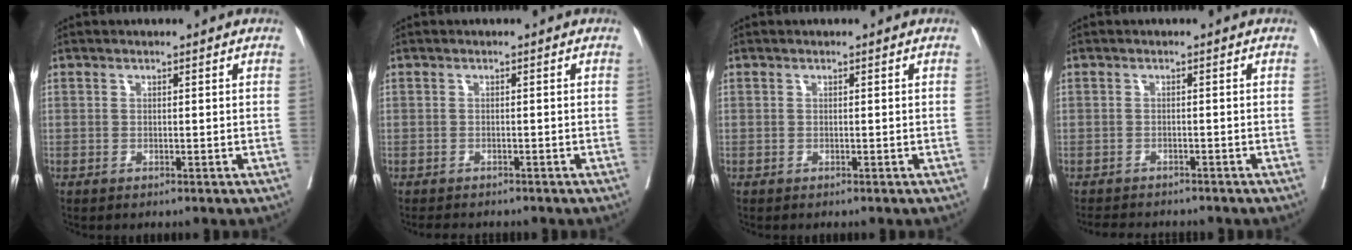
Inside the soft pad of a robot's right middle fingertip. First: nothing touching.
{"total": 3.9, "force": [-3.4, 1.3, 1.3], "torque": [-0.024, -0.008, -0.047]}
{"total": 0.0}
{"total": 5.7, "force": [-5.3, 1.6, 1.5], "torque": [-0.023, -0.008, -0.075]}